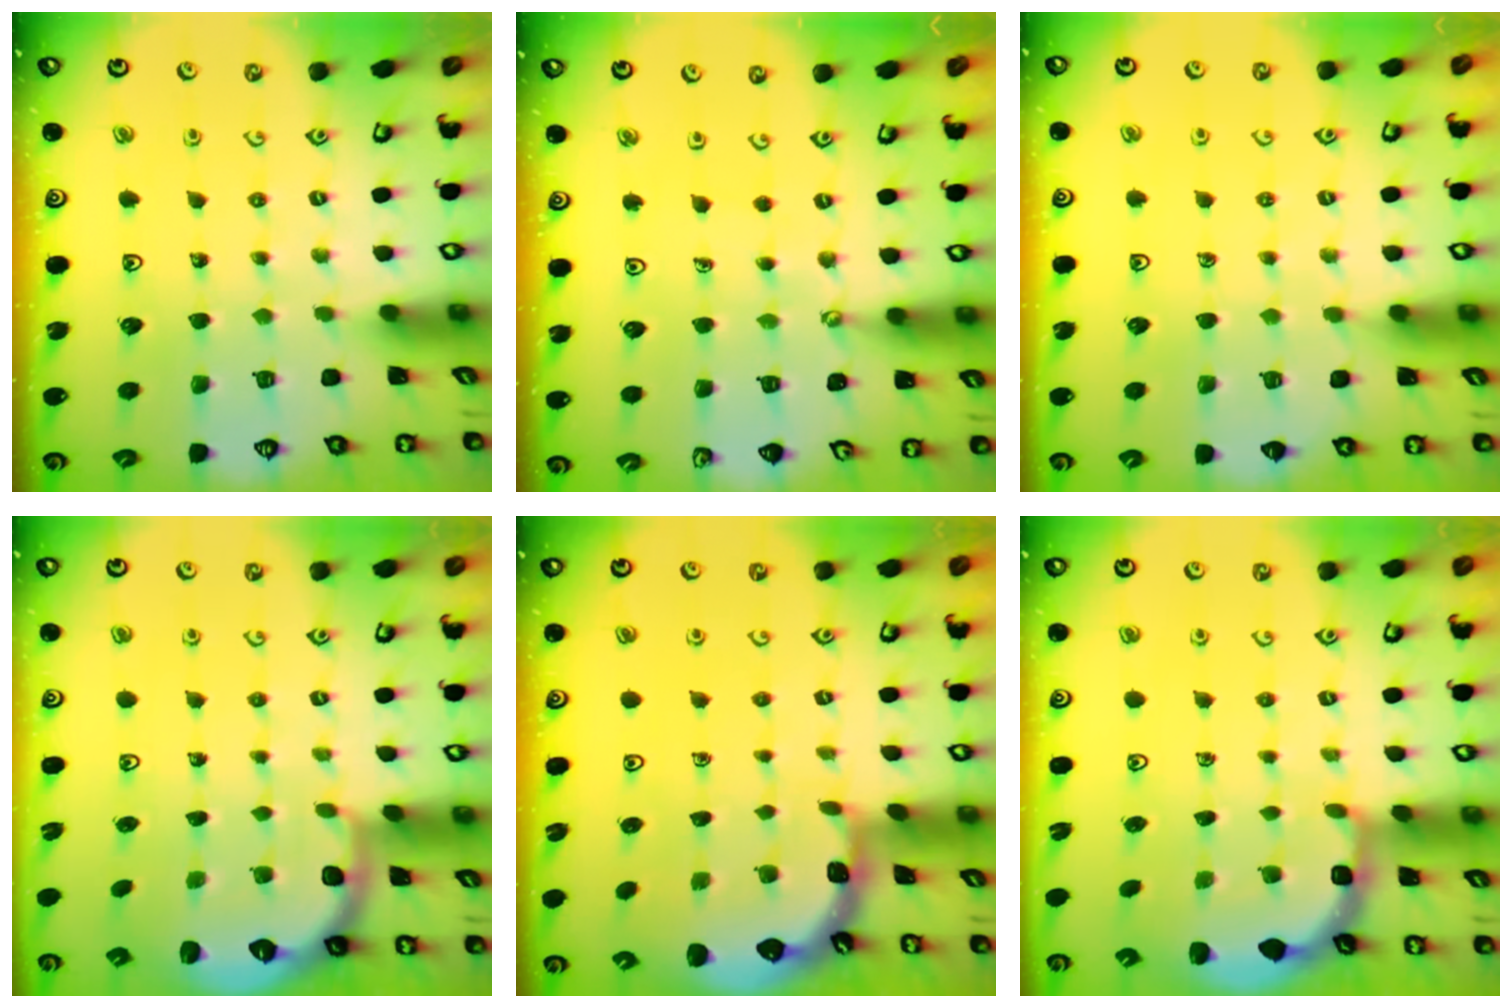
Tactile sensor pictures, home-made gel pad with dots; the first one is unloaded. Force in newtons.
{"total": 1.4, "press": 1.3, "slide": 0.1}
{"total": 3.7, "press": 3.5, "slide": 1.1}
{"total": 2.8, "press": 2.0, "slide": 2.0}
{"total": 1.2, "press": 1.1, "slide": 0.1}
{"total": 2.7, "press": 2.1, "slide": 1.7}